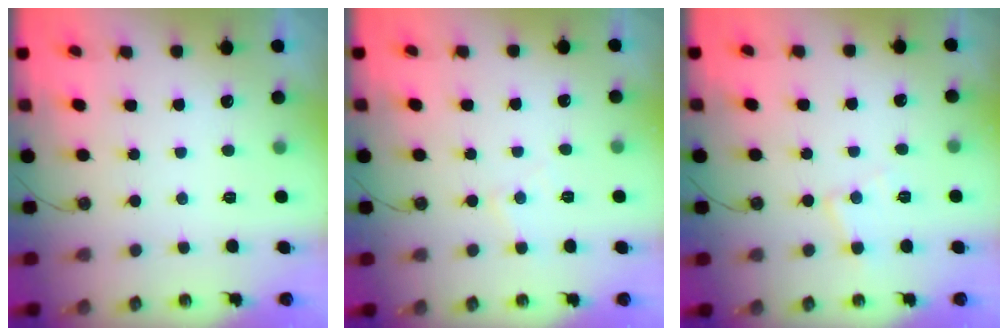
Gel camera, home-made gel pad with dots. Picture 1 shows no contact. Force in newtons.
{"total": 5.0, "press": 4.9, "slide": 0.7}
{"total": 6.8, "press": 6.8, "slide": 0.4}